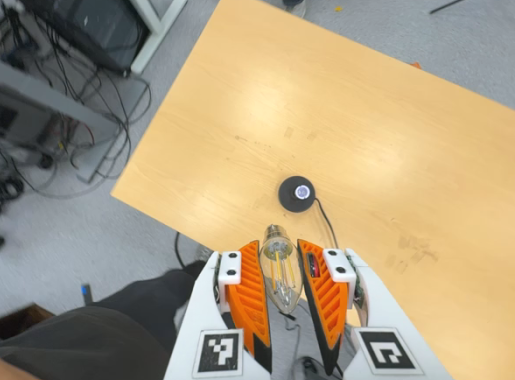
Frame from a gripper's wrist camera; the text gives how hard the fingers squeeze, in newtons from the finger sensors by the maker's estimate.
{"total": 13.6, "left": 13.9, "right": 13.2}